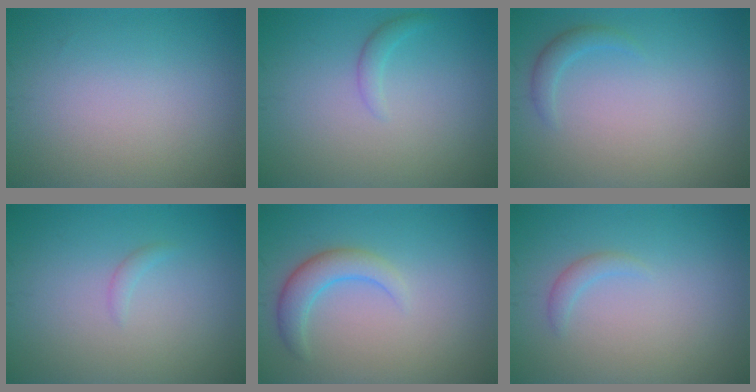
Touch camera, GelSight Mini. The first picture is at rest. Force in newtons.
{"total": 1.1, "press": 1.1, "slide": 0.1}
{"total": 1.3, "press": 1.3, "slide": 0.2}
{"total": 0.7, "press": 0.7, "slide": 0.1}
{"total": 2.9, "press": 2.9, "slide": 0.1}
{"total": 1.1, "press": 1.1, "slide": 0.1}